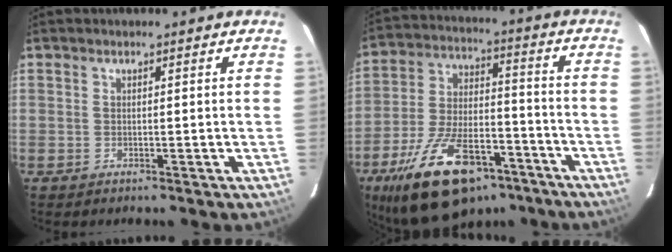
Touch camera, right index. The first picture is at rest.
{"total": 23.6, "force": [-15.2, 11.0, 14.4], "torque": [-0.278, -0.010, -0.235]}